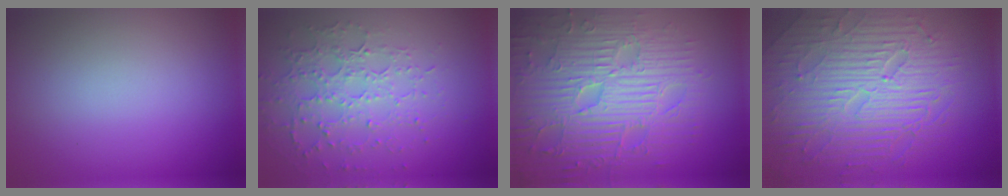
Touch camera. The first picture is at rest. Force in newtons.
{"total": 4.8, "press": 3.5, "slide": 3.2}
{"total": 9.4, "press": 6.8, "slide": 6.4}
{"total": 9.7, "press": 6.2, "slide": 7.4}